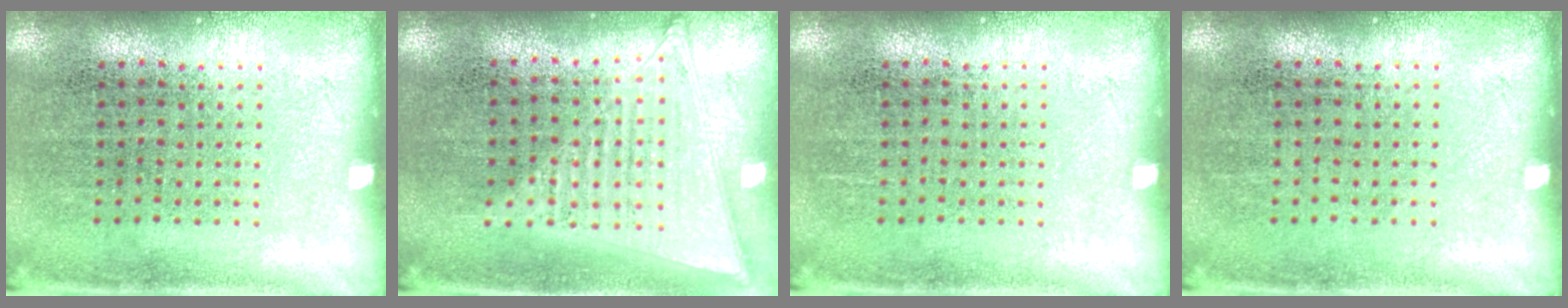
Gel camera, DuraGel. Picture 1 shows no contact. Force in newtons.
{"total": 1.2, "press": 1.2, "slide": 0.2}
{"total": 0.0}
{"total": 0.0}